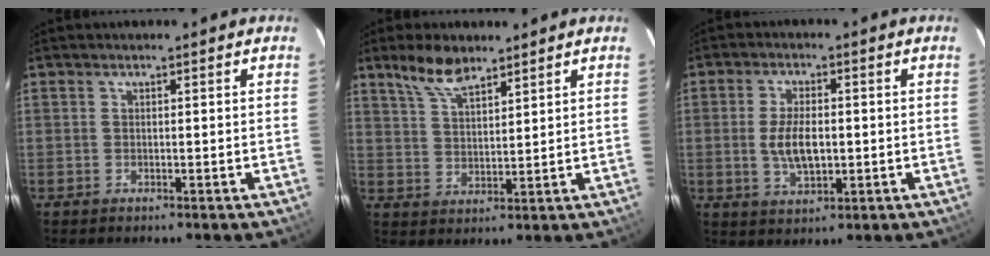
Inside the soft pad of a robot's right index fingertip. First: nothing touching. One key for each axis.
{"total": 7.0, "fx": 5.4, "fy": 2.5, "fz": 3.7, "tx": -0.069, "ty": 0.008, "tz": 0.107}
{"total": 6.9, "fx": -0.5, "fy": 3.4, "fz": 6.0, "tx": -0.118, "ty": -0.004, "tz": -0.004}